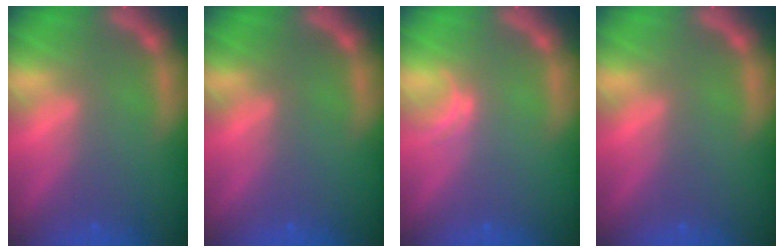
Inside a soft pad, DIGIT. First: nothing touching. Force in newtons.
{"total": 0.0}
{"total": 1.0}
{"total": 0.0}